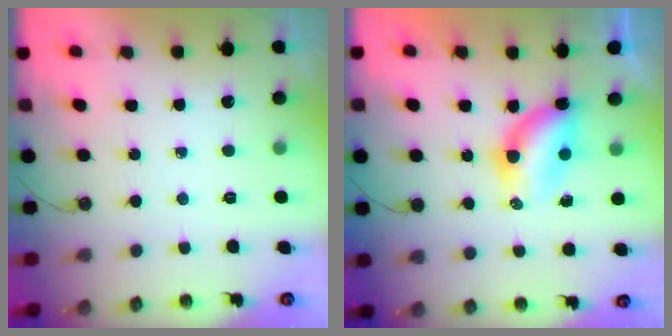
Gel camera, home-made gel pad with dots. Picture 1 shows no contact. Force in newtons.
{"total": 7.6, "press": 6.7, "slide": 3.6}